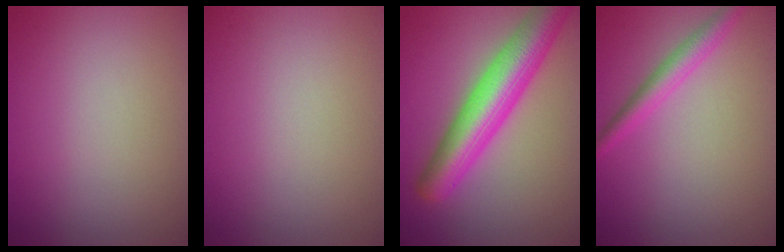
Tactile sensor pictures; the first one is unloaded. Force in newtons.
{"total": 0.0}
{"total": 8.0, "press": 8.0, "slide": 0.2}
{"total": 2.4, "press": 2.4, "slide": 0.1}